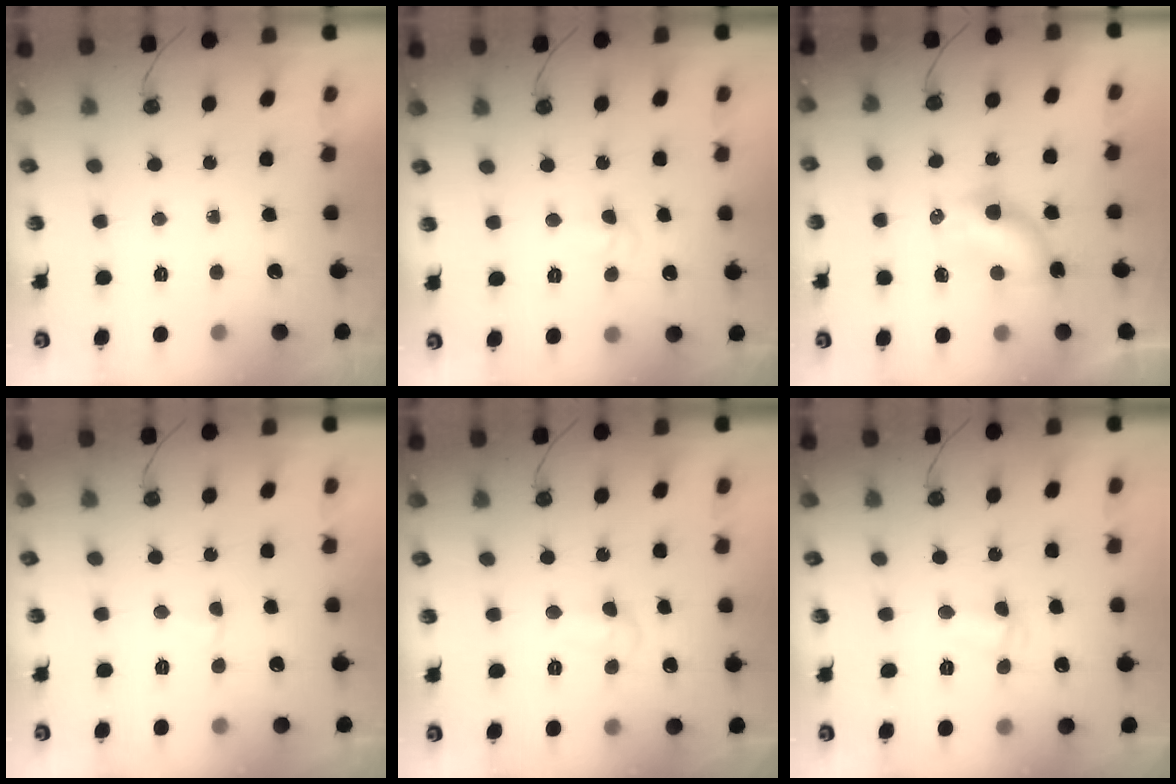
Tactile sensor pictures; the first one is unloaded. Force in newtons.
{"total": 4.0, "press": 3.1, "slide": 2.4}
{"total": 6.3, "press": 6.3, "slide": 0.2}
{"total": 2.4, "press": 2.4, "slide": 0.5}
{"total": 3.9, "press": 3.8, "slide": 1.0}
{"total": 2.9, "press": 2.9, "slide": 0.5}